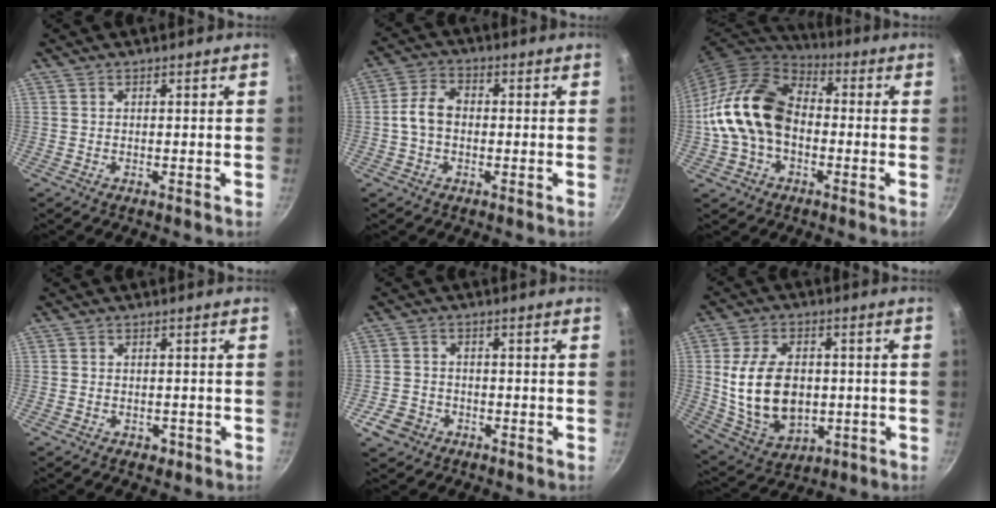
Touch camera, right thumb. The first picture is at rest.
{"total": 6.0, "force": [-0.5, 4.4, 4.2], "torque": [-0.069, 0.024, -0.018]}
{"total": 18.2, "force": [-1.7, 12.9, 12.7], "torque": [-0.214, 0.044, -0.043]}
{"total": 1.9, "force": [-0.9, 1.4, 0.8], "torque": [-0.008, 0.007, -0.008]}
{"total": 5.1, "force": [-2.6, 4.1, 1.6], "torque": [-0.023, 0.027, -0.044]}
{"total": 16.2, "force": [-0.5, 11.1, 11.9], "torque": [-0.197, 0.004, 0.009]}